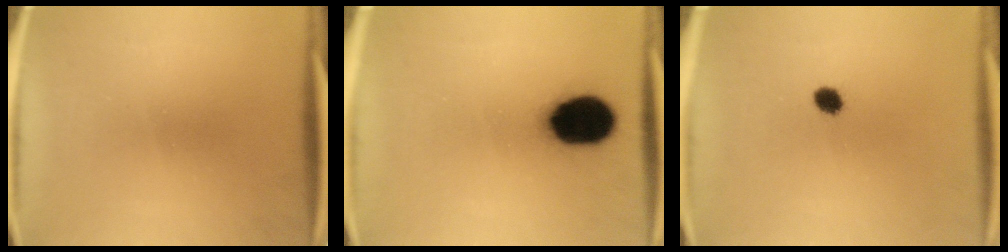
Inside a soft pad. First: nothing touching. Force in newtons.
{"total": 15.6}
{"total": 2.8}